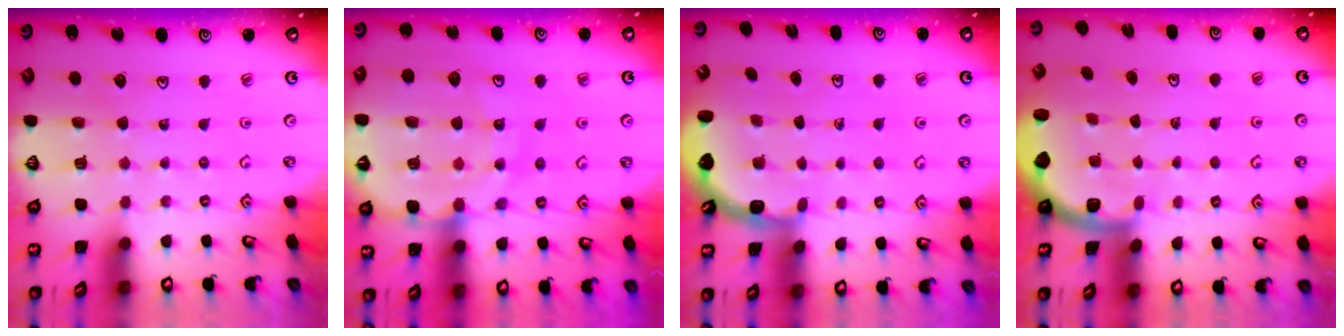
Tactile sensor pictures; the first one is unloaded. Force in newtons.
{"total": 14.9, "press": 14.8, "slide": 1.8}
{"total": 2.5, "press": 2.2, "slide": 1.3}
{"total": 2.0, "press": 2.0, "slide": 0.5}